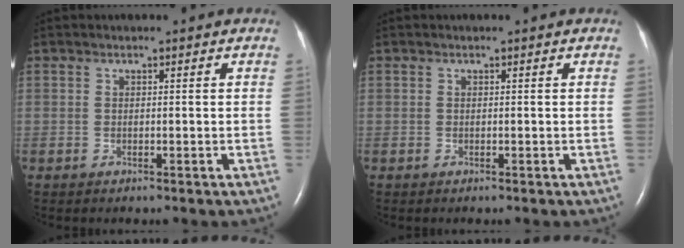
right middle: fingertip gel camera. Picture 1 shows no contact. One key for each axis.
{"total": 0.0}